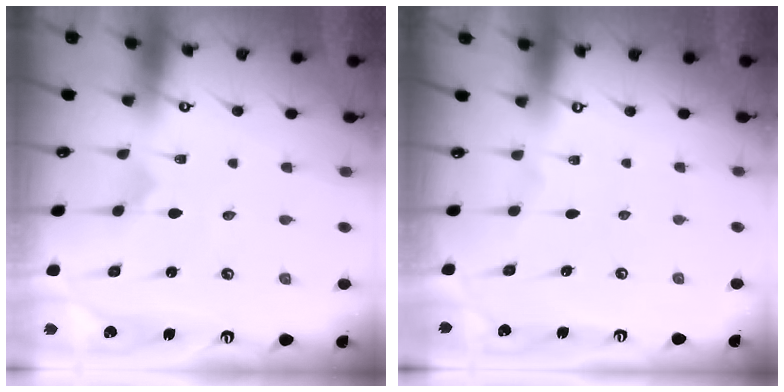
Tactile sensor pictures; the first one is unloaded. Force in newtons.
{"total": 0.0}